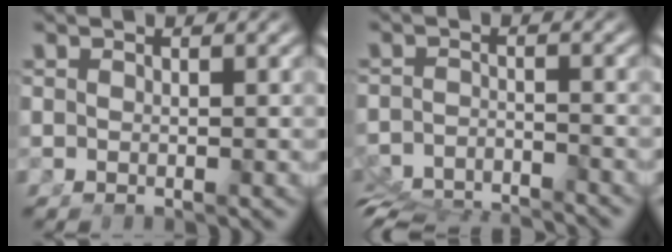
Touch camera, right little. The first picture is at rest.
{"total": 7.2, "force": [-6.6, 2.4, 1.6], "torque": [-0.030, -0.042, -0.093]}